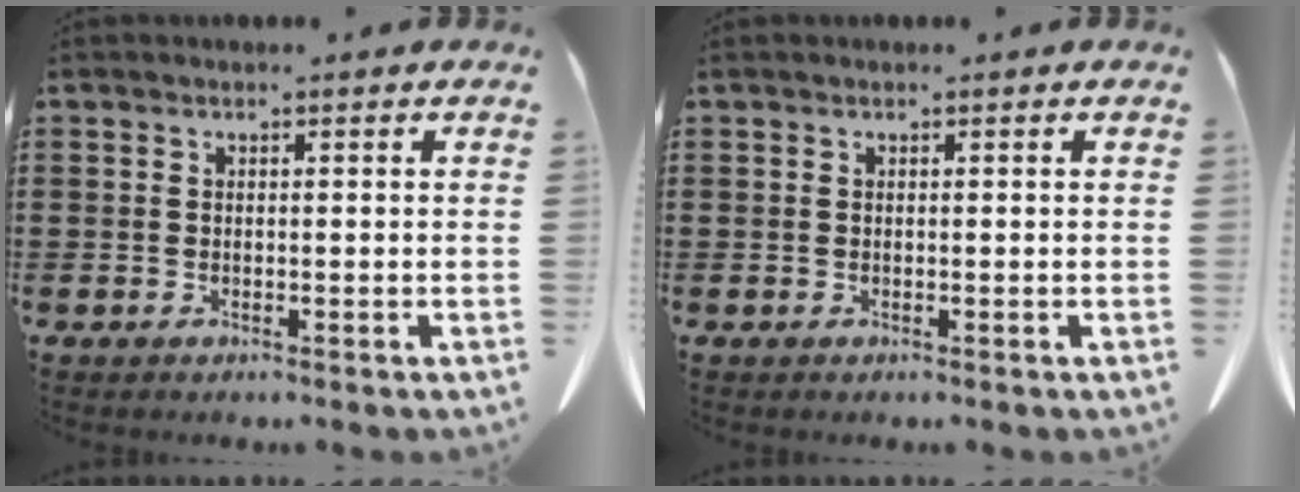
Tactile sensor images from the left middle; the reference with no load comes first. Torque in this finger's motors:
{"motor_torque": [0.61, 0.35, 0.19, 0.05]}